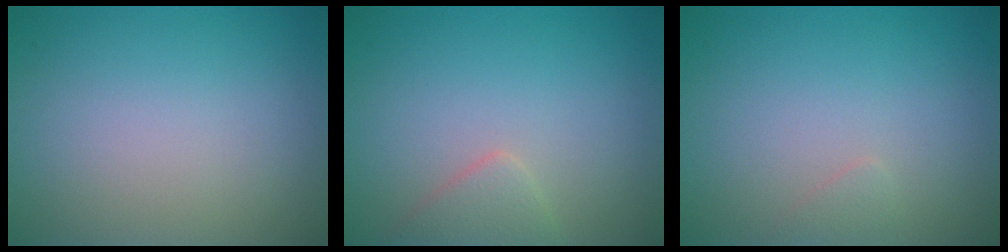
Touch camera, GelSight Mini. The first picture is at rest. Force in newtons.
{"total": 1.9, "press": 1.9, "slide": 0.0}
{"total": 0.6, "press": 0.6, "slide": 0.0}